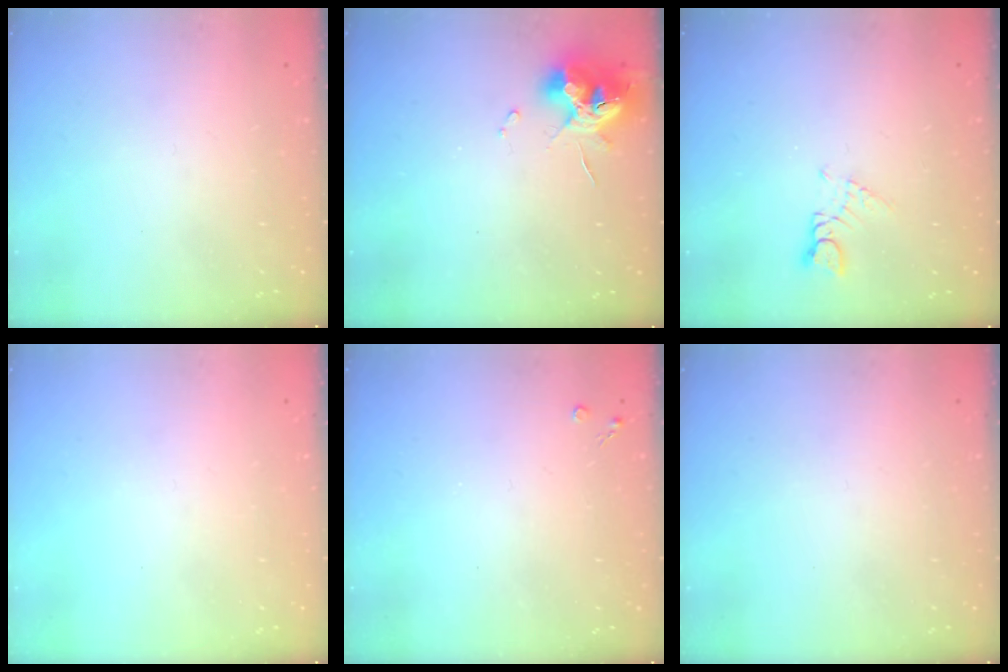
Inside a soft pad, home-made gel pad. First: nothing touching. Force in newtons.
{"total": 12.8, "press": 12.8, "slide": 1.0}
{"total": 2.3, "press": 2.3, "slide": 0.3}
{"total": 0.0}
{"total": 2.1, "press": 2.1, "slide": 0.4}
{"total": 0.0}